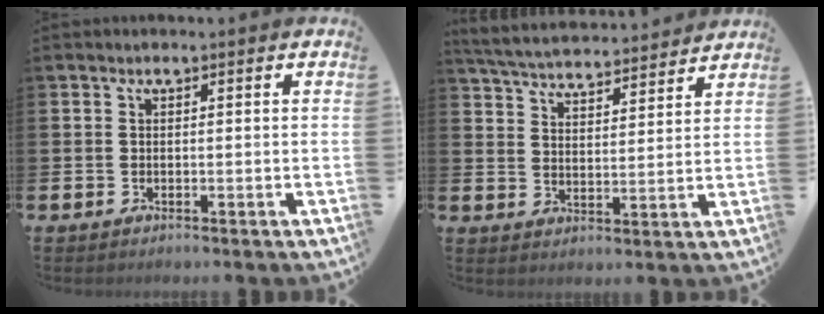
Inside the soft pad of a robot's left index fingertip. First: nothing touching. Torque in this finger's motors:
{"motor_torque": [0.52, -0.50, 0.23, 0.09]}